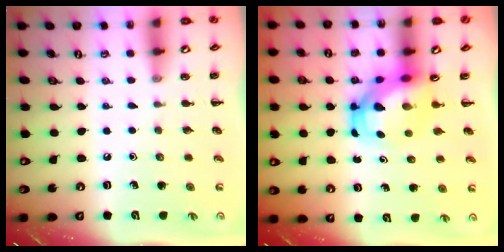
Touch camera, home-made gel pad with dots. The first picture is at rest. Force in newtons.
{"total": 6.4, "press": 6.0, "slide": 2.2}